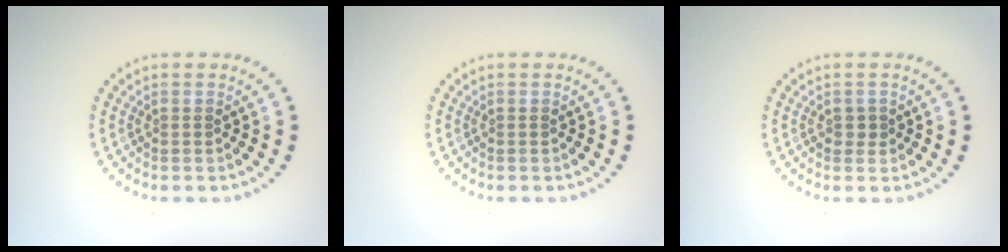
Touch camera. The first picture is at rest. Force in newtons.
{"total": 0.0}
{"total": 1.1, "press": 1.1, "slide": 0.3}